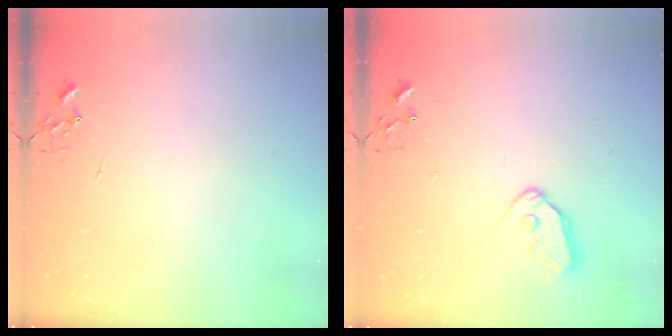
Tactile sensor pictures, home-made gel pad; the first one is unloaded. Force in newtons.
{"total": 9.0, "press": 8.9, "slide": 0.9}